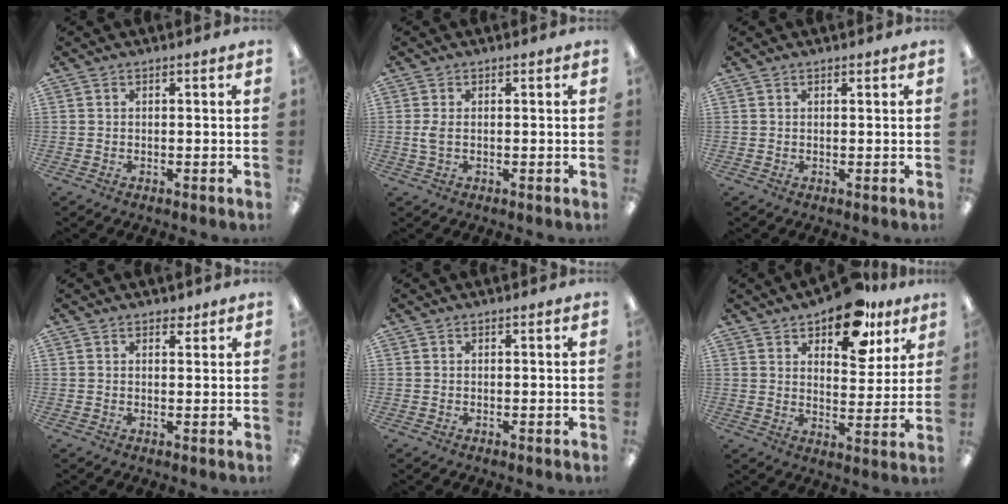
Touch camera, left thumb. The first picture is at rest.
{"total": 3.1, "force": [0.1, 1.5, 2.7], "torque": [-0.051, -0.001, -0.004]}
{"total": 0.6, "force": [0.5, 0.2, 0.3], "torque": [-0.006, 0.001, 0.009]}
{"total": 2.0, "force": [1.6, 1.0, 0.8], "torque": [0.000, -0.005, 0.025]}
{"total": 0.0}
{"total": 14.9, "force": [10.2, 7.0, 8.2], "torque": [-0.109, -0.051, 0.176]}